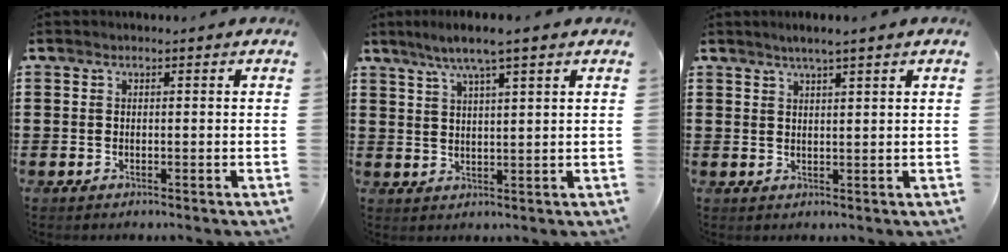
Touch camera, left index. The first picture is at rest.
{"total": 5.4, "force": [3.9, -0.2, 3.7], "torque": [-0.080, -0.005, 0.068]}
{"total": 2.3, "force": [1.8, -0.4, 1.4], "torque": [-0.030, 0.002, 0.033]}